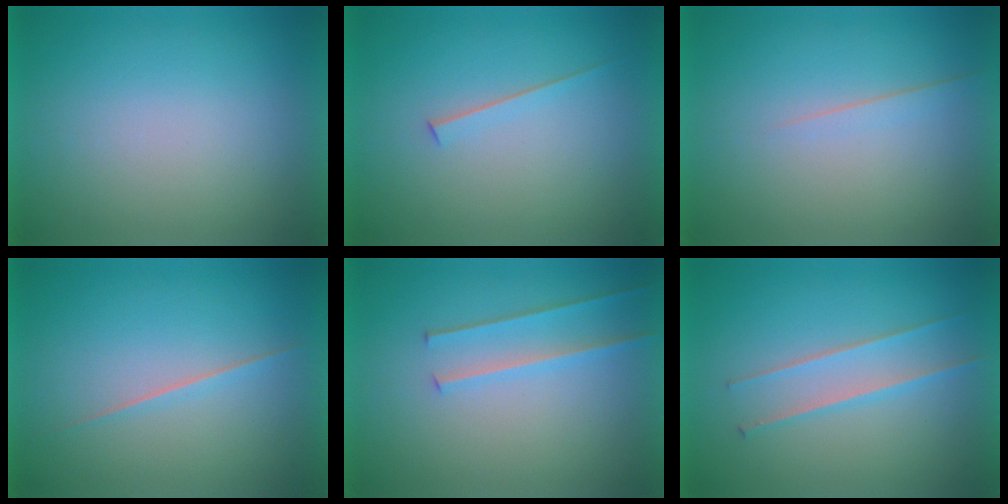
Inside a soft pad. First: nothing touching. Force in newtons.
{"total": 1.6}
{"total": 1.5}
{"total": 1.6}
{"total": 2.2}
{"total": 2.4}